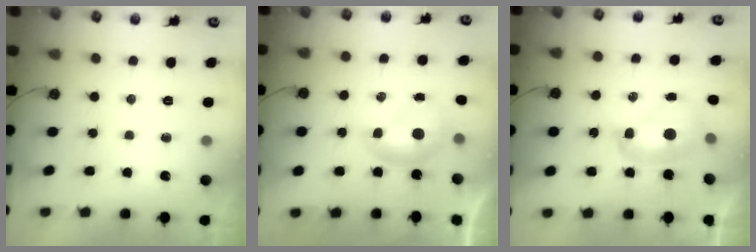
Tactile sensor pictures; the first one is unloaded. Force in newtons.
{"total": 0.0}
{"total": 2.4, "press": 2.3, "slide": 0.3}